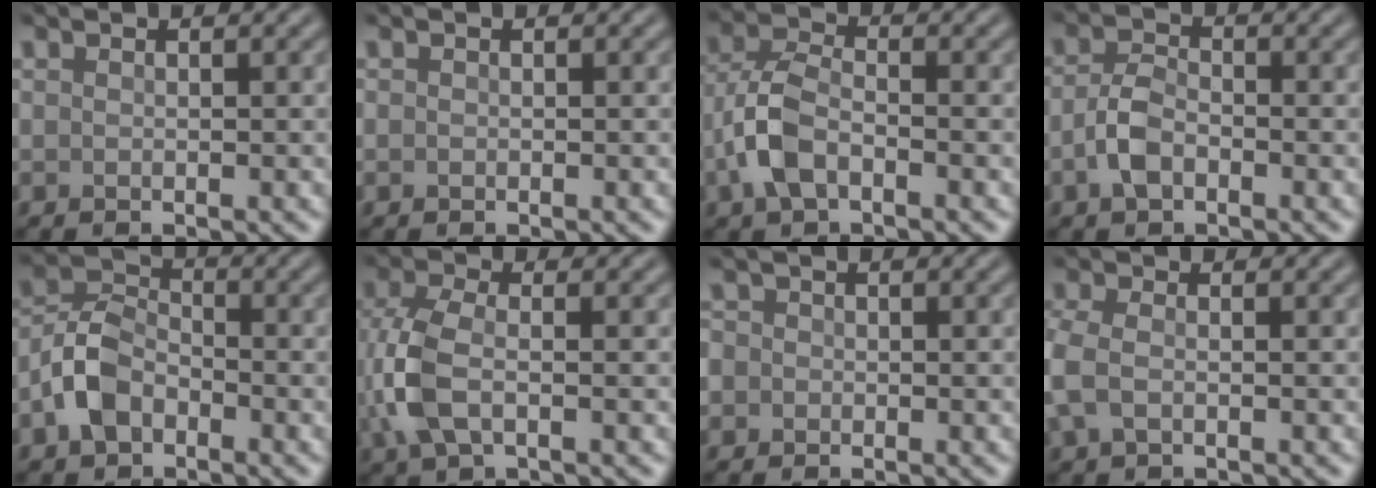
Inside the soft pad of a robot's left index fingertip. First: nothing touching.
{"total": 0.0}
{"total": 4.5, "force": [-1.7, 2.5, 3.3], "torque": [-0.077, 0.005, -0.043]}
{"total": 2.9, "force": [-1.2, 1.7, 2.0], "torque": [-0.043, 0.005, -0.031]}
{"total": 4.6, "force": [-2.2, 3.0, 2.6], "torque": [-0.056, 0.009, -0.054]}
{"total": 5.5, "force": [-0.8, 3.0, 4.6], "torque": [-0.119, 0.001, -0.021]}
{"total": 2.5, "force": [-0.2, 2.4, 0.8], "torque": [-0.005, 0.011, -0.026]}
{"total": 3.0, "force": [-0.7, 1.9, 2.3], "torque": [-0.065, 0.000, -0.023]}